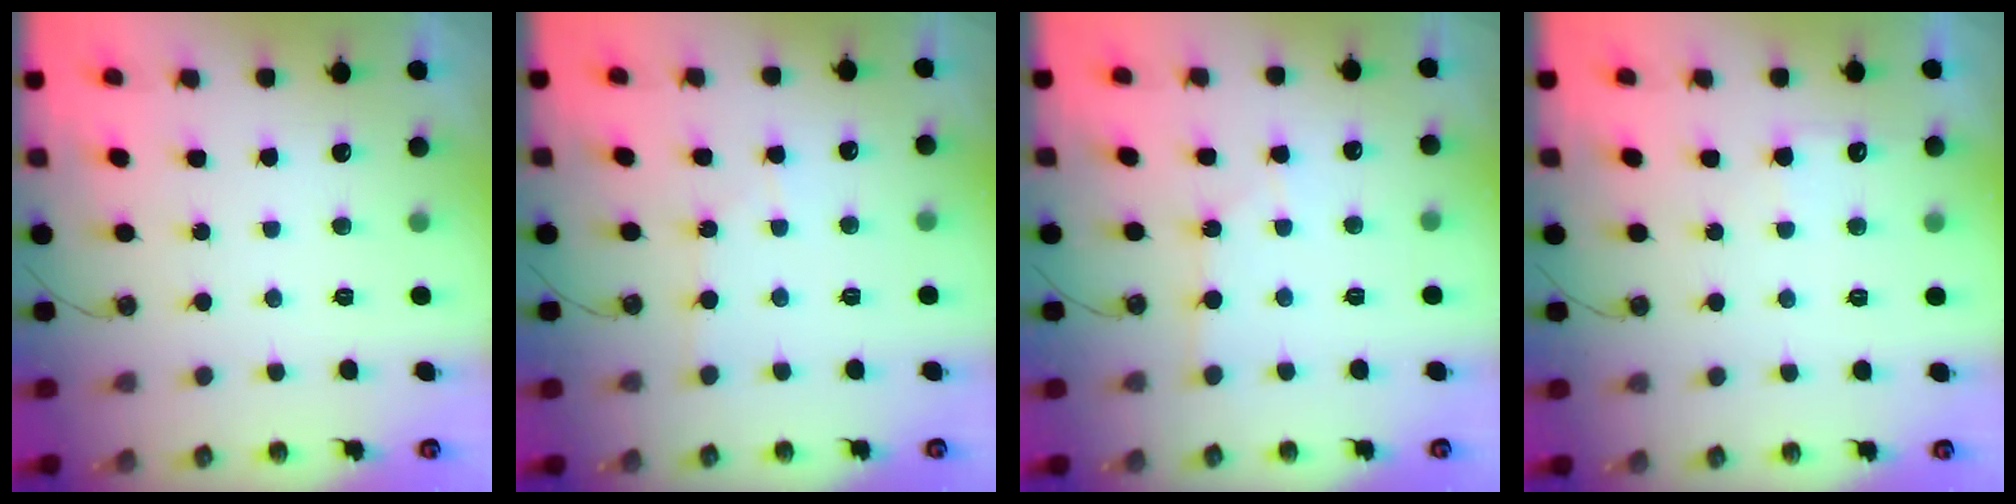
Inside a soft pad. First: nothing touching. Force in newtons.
{"total": 2.8, "press": 2.7, "slide": 0.4}
{"total": 2.6, "press": 2.6, "slide": 0.3}
{"total": 5.0, "press": 5.0, "slide": 0.6}